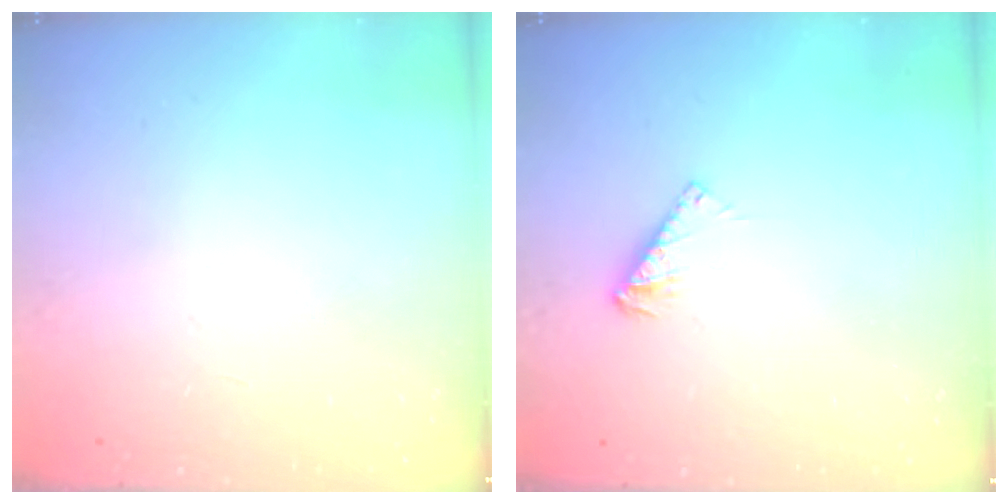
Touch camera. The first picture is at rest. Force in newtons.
{"total": 4.2, "press": 4.2, "slide": 0.3}